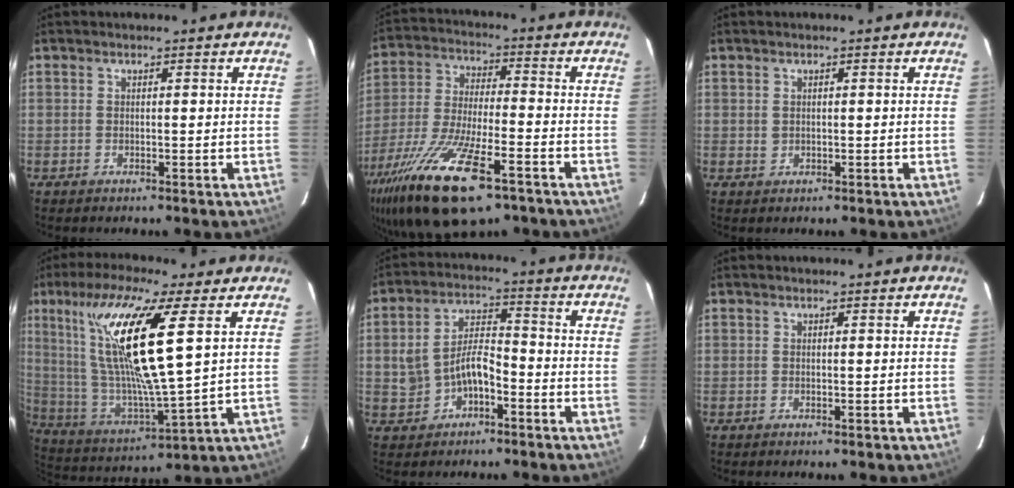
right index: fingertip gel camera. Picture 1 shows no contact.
{"total": 22.9, "force": [-14.0, 7.2, 16.7], "torque": [-0.338, -0.059, -0.250]}
{"total": 0.9, "force": [0.2, 0.8, 0.3], "torque": [-0.004, 0.002, 0.005]}
{"total": 20.5, "force": [7.6, 2.6, 18.8], "torque": [-0.351, 0.005, 0.154]}
{"total": 7.7, "force": [-2.6, 4.7, 5.5], "torque": [-0.111, 0.018, -0.033]}
{"total": 0.0}